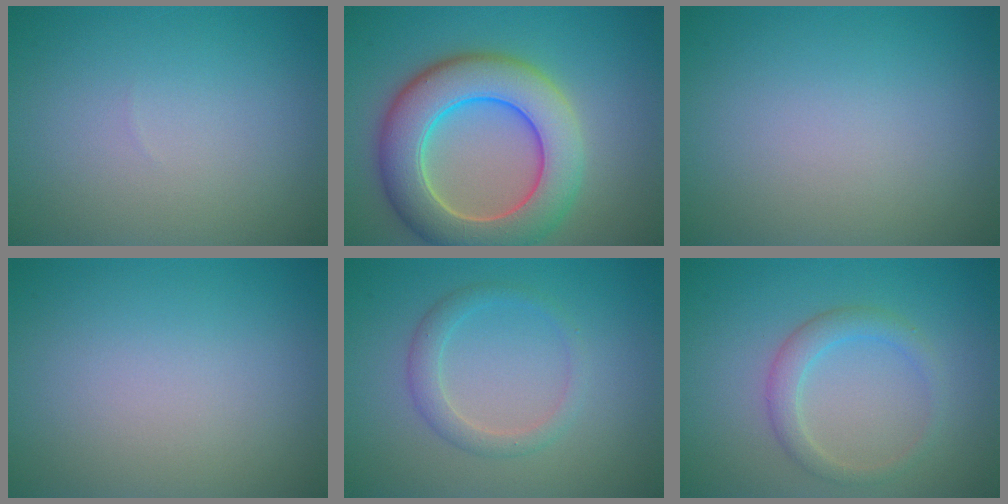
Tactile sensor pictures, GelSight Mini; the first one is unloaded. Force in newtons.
{"total": 9.3, "press": 9.3, "slide": 0.8}
{"total": 0.0}
{"total": 0.0}
{"total": 2.0, "press": 2.0, "slide": 0.1}
{"total": 2.3, "press": 2.3, "slide": 0.3}